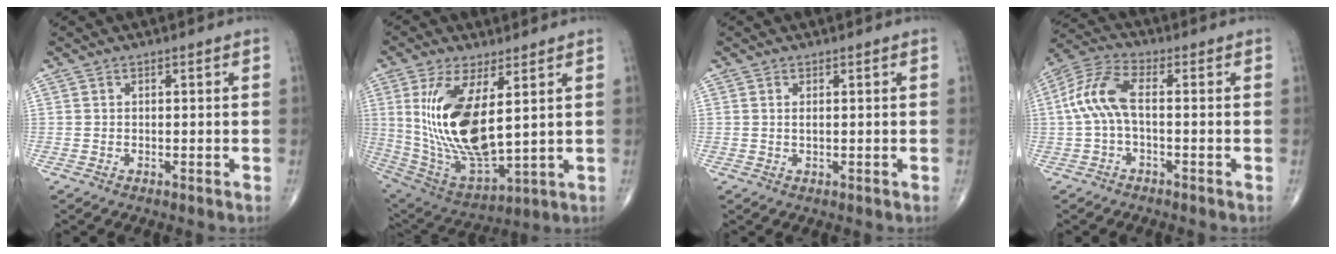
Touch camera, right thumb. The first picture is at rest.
{"total": 19.1, "force": [4.0, 7.9, 16.9], "torque": [-0.336, -0.029, 0.096]}
{"total": 1.0, "force": [0.3, 0.3, 0.9], "torque": [-0.019, -0.001, 0.006]}
{"total": 9.0, "force": [-0.3, 3.9, 8.1], "torque": [-0.191, 0.029, -0.011]}